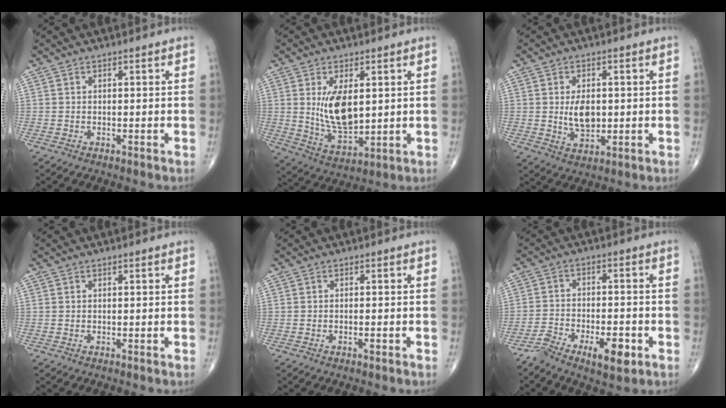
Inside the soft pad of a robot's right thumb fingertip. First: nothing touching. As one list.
[{"total": 10.7, "force": [1.9, 5.4, 9.1], "torque": [-0.151, -0.025, 0.049]}, {"total": 6.1, "force": [0.2, 3.6, 4.9], "torque": [-0.073, -0.009, 0.010]}, {"total": 0.0}, {"total": 1.1, "force": [-0.6, 0.3, 0.8], "torque": [-0.013, 0.004, -0.010]}, {"total": 8.5, "force": [-4.8, 3.1, 6.2], "torque": [-0.110, 0.024, -0.077]}]